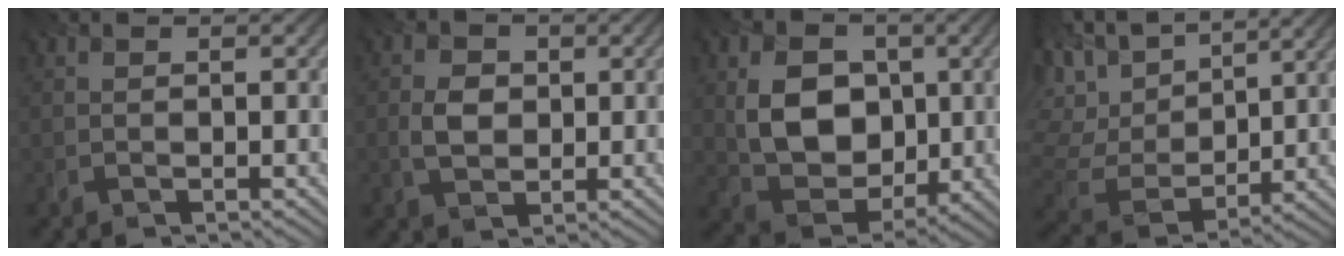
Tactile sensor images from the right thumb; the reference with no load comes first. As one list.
[{"total": 3.3, "force": [0.2, 2.7, 1.9], "torque": [-0.046, -0.001, -0.001]}, {"total": 9.5, "force": [1.1, 7.3, 6.1], "torque": [-0.132, -0.011, 0.018]}, {"total": 14.7, "force": [7.5, 7.9, 9.9], "torque": [-0.259, 0.029, 0.134]}]